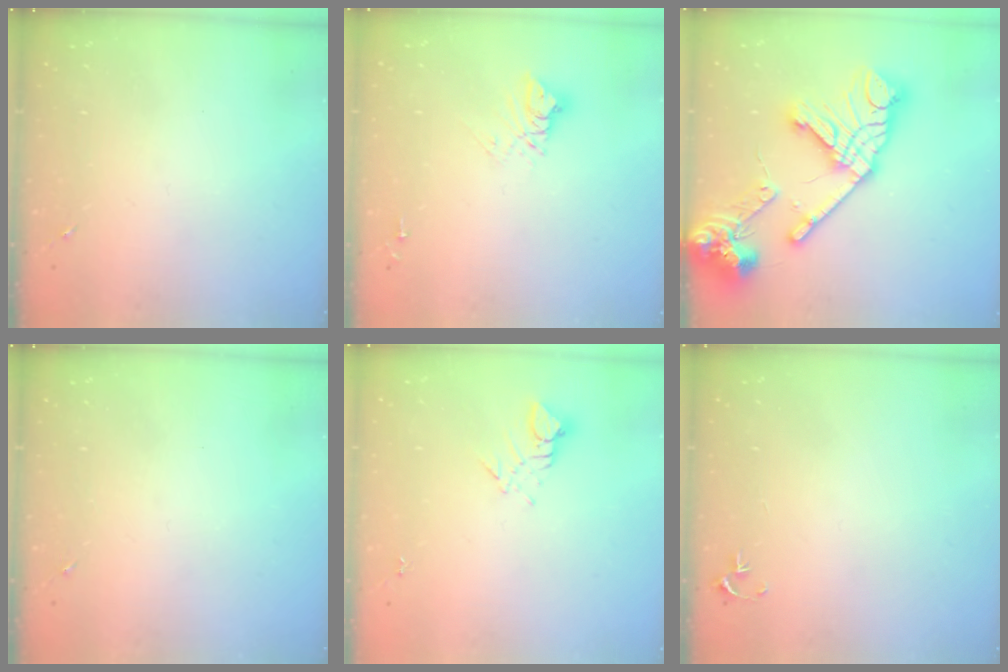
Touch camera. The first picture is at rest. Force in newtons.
{"total": 8.4, "press": 8.4, "slide": 0.7}
{"total": 26.8, "press": 26.6, "slide": 3.3}
{"total": 0.0}
{"total": 3.7, "press": 3.7, "slide": 0.3}
{"total": 3.4, "press": 3.4, "slide": 0.3}